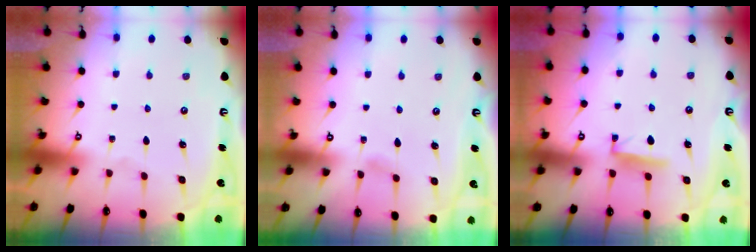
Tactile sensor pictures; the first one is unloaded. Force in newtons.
{"total": 3.6, "press": 3.5, "slide": 0.4}
{"total": 5.3, "press": 5.2, "slide": 0.6}